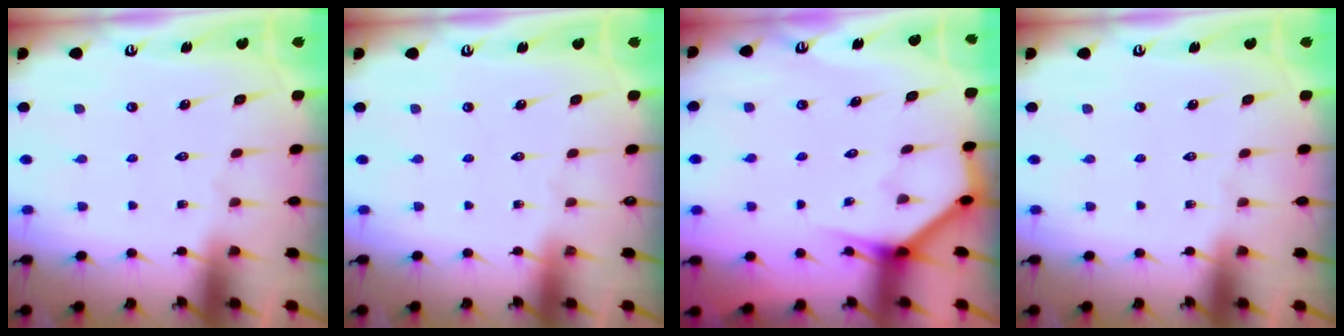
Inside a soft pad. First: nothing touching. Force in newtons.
{"total": 0.0}
{"total": 3.7, "press": 3.7, "slide": 0.3}
{"total": 0.0}